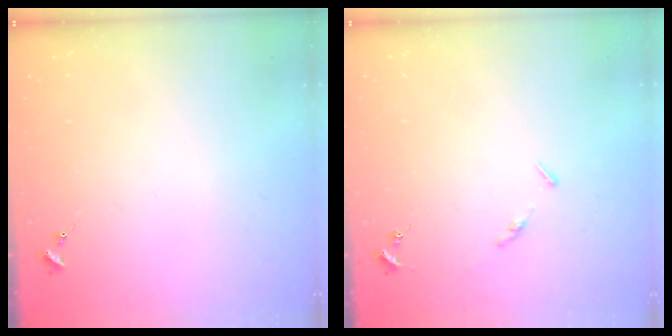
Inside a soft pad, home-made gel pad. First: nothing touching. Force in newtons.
{"total": 4.5, "press": 4.4, "slide": 0.5}